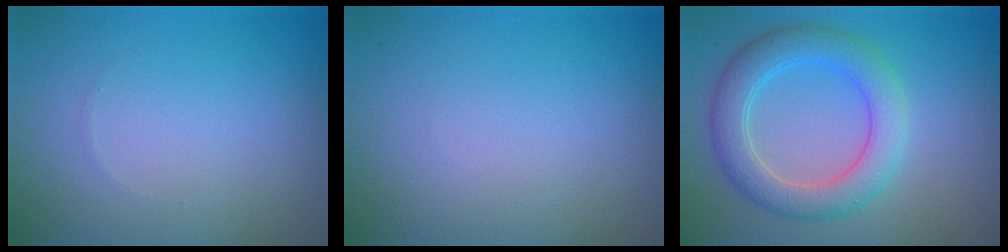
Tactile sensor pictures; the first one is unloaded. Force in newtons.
{"total": 0.0}
{"total": 4.9, "press": 4.9, "slide": 0.2}